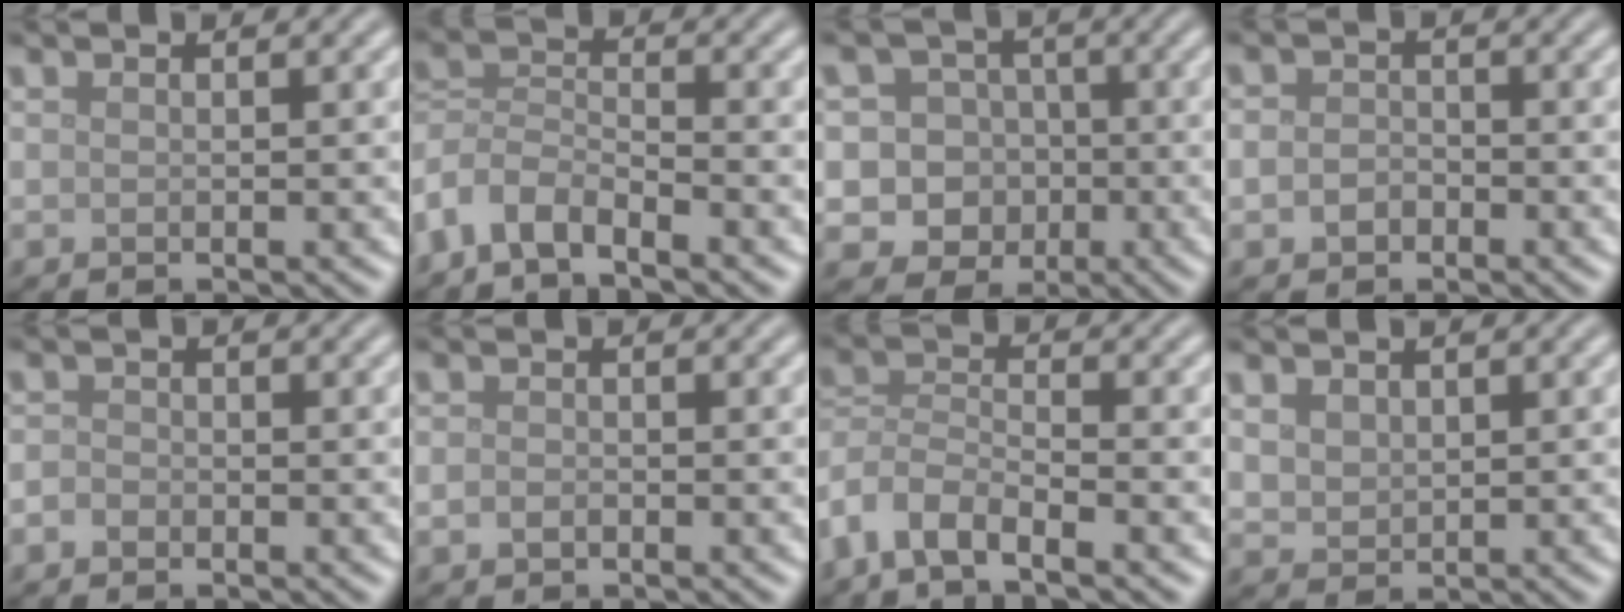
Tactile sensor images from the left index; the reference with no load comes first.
{"total": 4.1, "force": [-3.1, 1.7, 2.1], "torque": [-0.043, 0.000, -0.074]}
{"total": 8.0, "force": [-1.5, 7.4, 2.4], "torque": [-0.027, 0.013, -0.059]}
{"total": 1.8, "force": [-0.6, 1.5, 0.8], "torque": [-0.010, -0.001, -0.018]}
{"total": 1.0, "force": [-0.6, 0.8, 0.3], "torque": [-0.005, 0.000, -0.015]}
{"total": 0.9, "force": [-0.4, 0.6, 0.5], "torque": [-0.009, -0.002, -0.009]}
{"total": 4.5, "force": [-3.3, 1.6, 2.6], "torque": [-0.054, -0.003, -0.075]}
{"total": 2.1, "force": [1.0, 1.5, 0.9], "torque": [-0.023, -0.003, 0.024]}